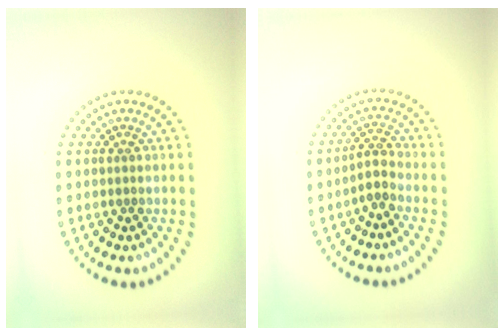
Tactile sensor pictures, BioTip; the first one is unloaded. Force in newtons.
{"total": 2.0, "press": 1.5, "slide": 1.3}